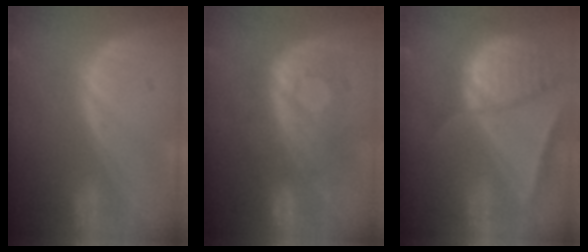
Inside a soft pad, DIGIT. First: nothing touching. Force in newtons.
{"total": 8.8, "press": 8.5, "slide": 2.2}
{"total": 10.4, "press": 8.8, "slide": 5.5}